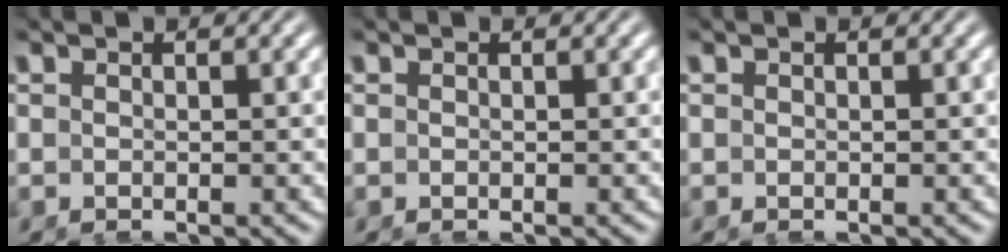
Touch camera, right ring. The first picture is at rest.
{"total": 0.0}
{"total": 0.0}